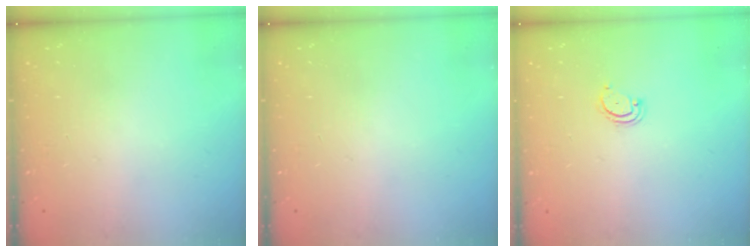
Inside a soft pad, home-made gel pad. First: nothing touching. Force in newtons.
{"total": 0.0}
{"total": 2.3, "press": 2.3, "slide": 0.2}